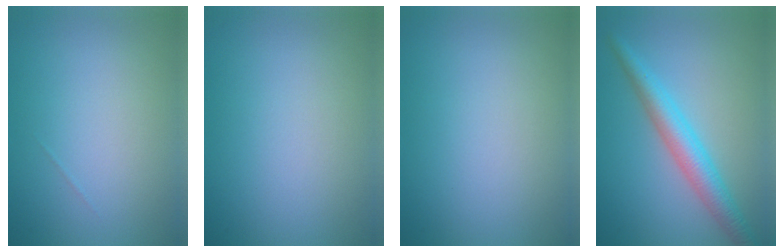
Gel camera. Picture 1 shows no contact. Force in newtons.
{"total": 0.0}
{"total": 0.0}
{"total": 4.0, "press": 4.0, "slide": 0.1}